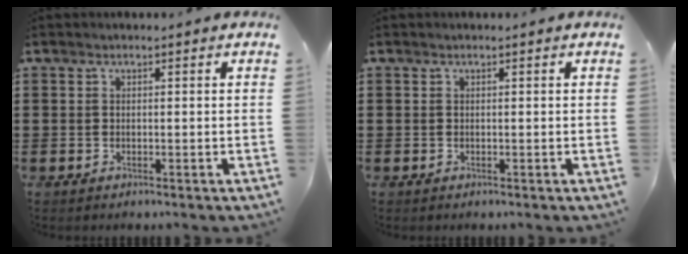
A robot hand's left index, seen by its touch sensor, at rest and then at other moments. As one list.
[{"total": 0.0}]